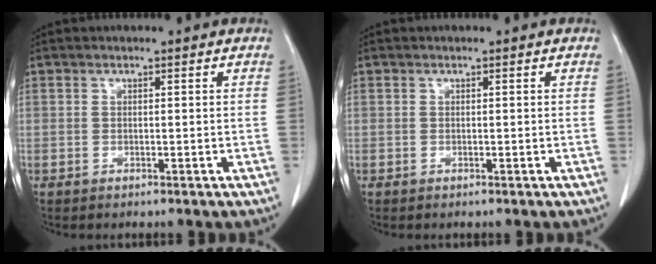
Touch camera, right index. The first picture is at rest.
{"total": 0.0}